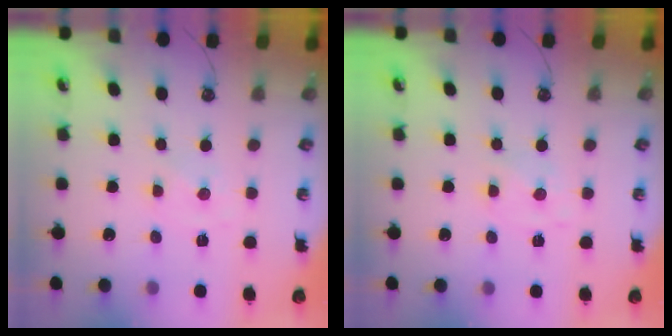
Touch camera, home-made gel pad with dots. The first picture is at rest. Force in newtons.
{"total": 1.5, "press": 1.4, "slide": 0.3}